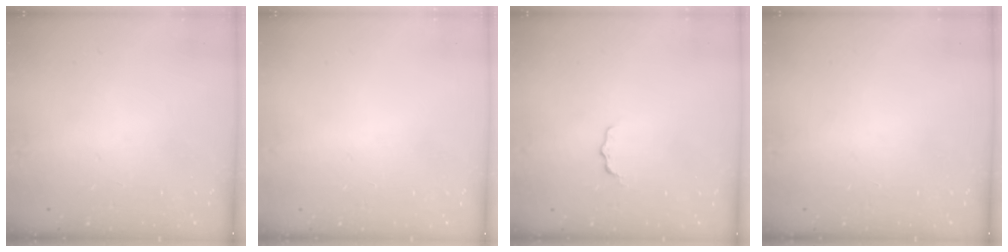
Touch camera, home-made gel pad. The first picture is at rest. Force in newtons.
{"total": 1.6, "press": 1.6, "slide": 0.1}
{"total": 3.1, "press": 3.1, "slide": 0.2}
{"total": 0.0}